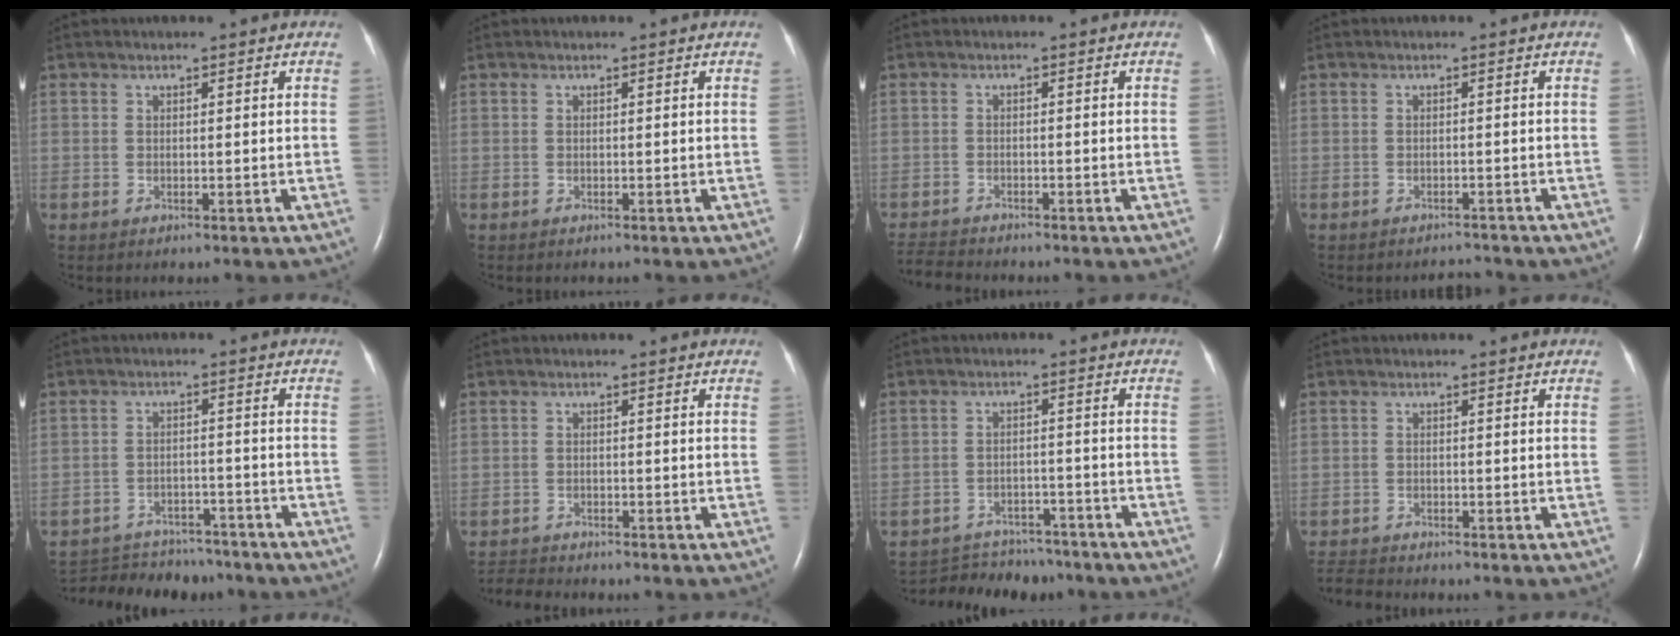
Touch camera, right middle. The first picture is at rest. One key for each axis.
{"total": 0.0}
{"total": 4.1, "fx": -4.0, "fy": 0.3, "fz": 0.4, "tx": -0.008, "ty": -0.017, "tz": -0.071}
{"total": 1.6, "fx": -1.5, "fy": 0.1, "fz": -0.5, "tx": 0.007, "ty": -0.007, "tz": -0.019}
{"total": 14.3, "fx": -12.9, "fy": 4.9, "fz": 3.6, "tx": -0.073, "ty": 0.005, "tz": -0.178}
{"total": 3.9, "fx": -3.8, "fy": 0.4, "fz": 0.4, "tx": -0.004, "ty": -0.015, "tz": -0.063}
{"total": 11.6, "fx": -10.7, "fy": 4.1, "fz": 1.9, "tx": -0.035, "ty": 0.007, "tz": -0.146}
{"total": 4.1, "fx": -4.0, "fy": 0.4, "fz": 0.5, "tx": -0.009, "ty": -0.016, "tz": -0.070}